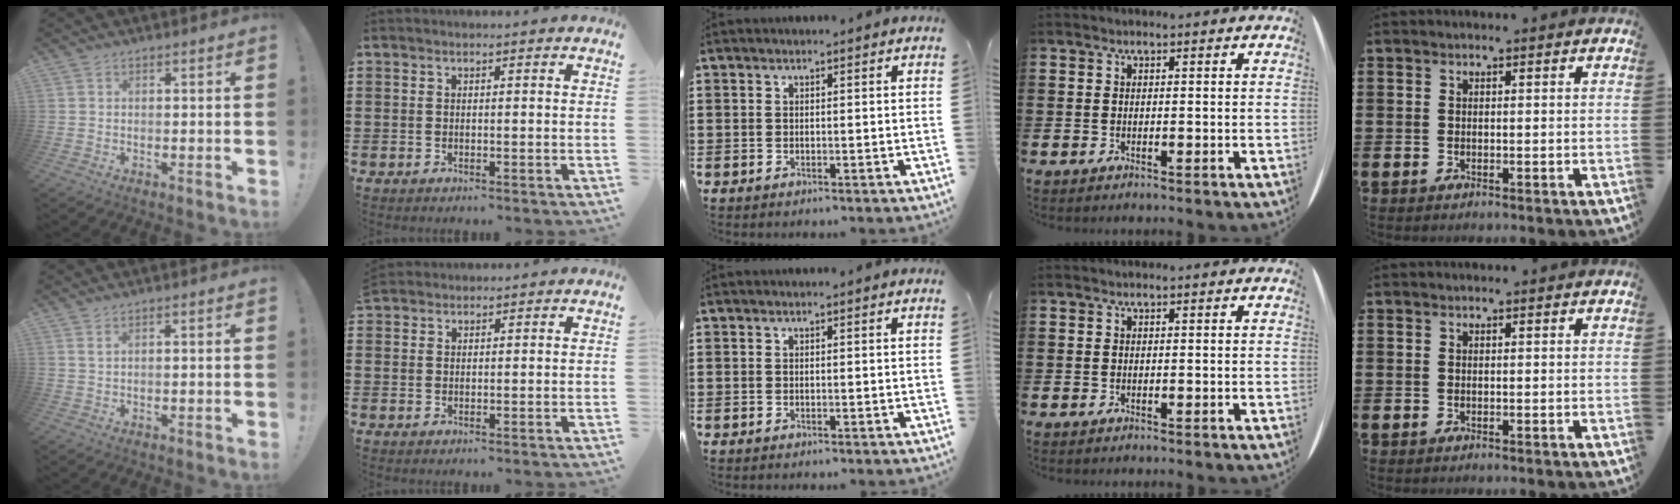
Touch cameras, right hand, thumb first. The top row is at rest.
{"thumb": {"total": 1.3, "force": [0.6, 0.0, 1.2], "torque": [-0.023, 0.000, 0.010]}, "index": {"total": 1.5, "force": [1.5, 0.4, -0.3], "torque": [0.002, 0.001, 0.031]}}